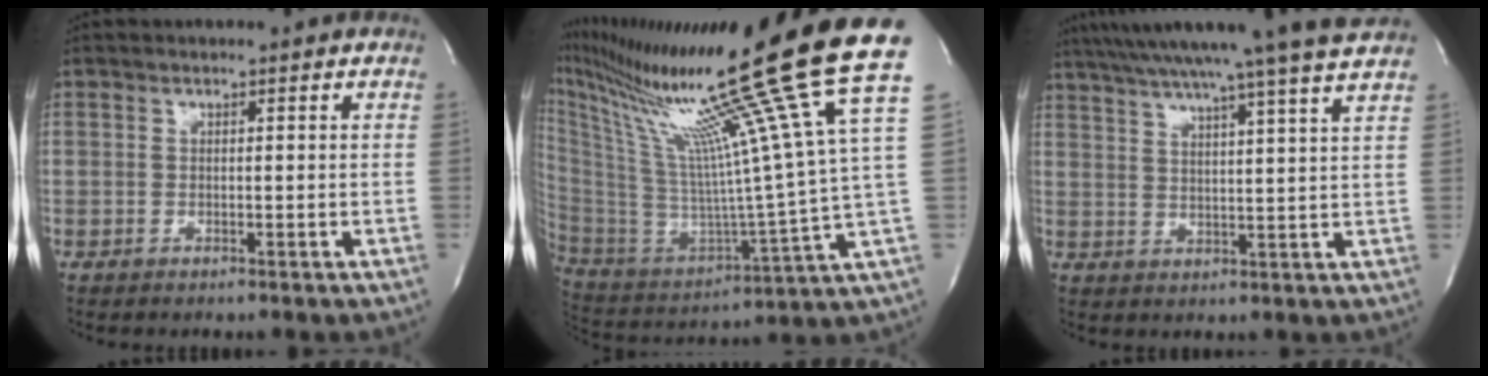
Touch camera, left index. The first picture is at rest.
{"total": 30.1, "force": [22.4, -3.9, 19.6], "torque": [-0.356, -0.070, 0.357]}
{"total": 20.7, "force": [17.8, -1.9, 10.4], "torque": [-0.182, -0.009, 0.244]}